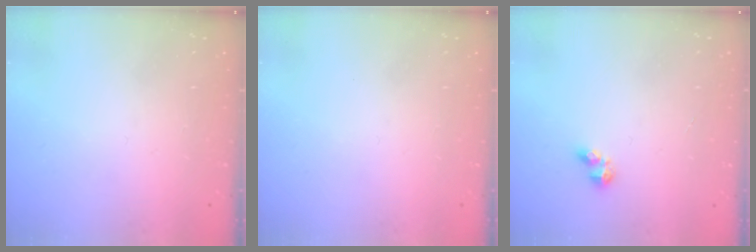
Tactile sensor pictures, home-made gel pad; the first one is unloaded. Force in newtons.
{"total": 0.0}
{"total": 3.3, "press": 3.3, "slide": 0.4}